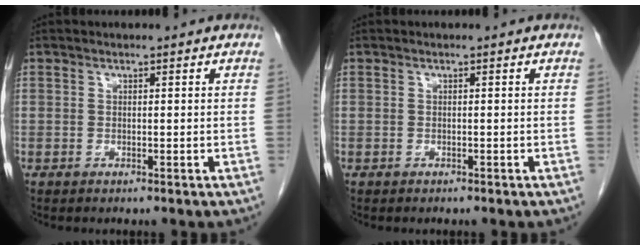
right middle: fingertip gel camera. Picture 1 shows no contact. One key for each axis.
{"total": 0.0}